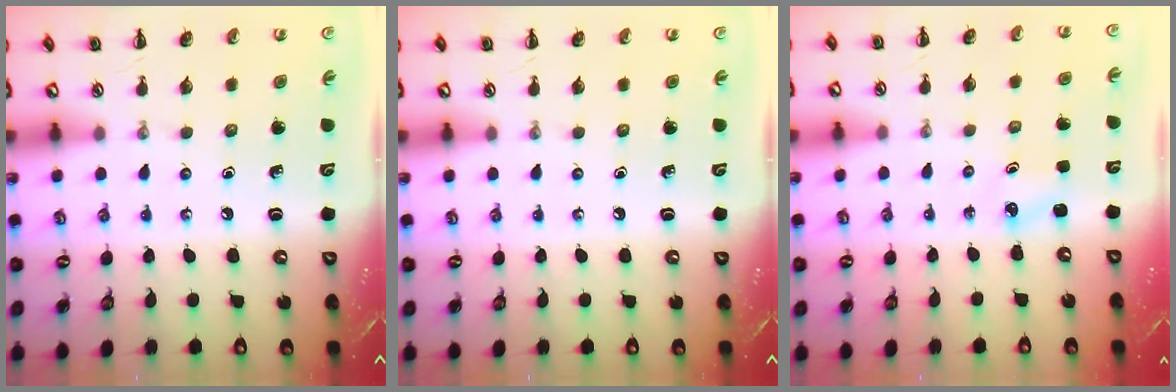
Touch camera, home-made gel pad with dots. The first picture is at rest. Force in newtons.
{"total": 0.0}
{"total": 2.3, "press": 2.2, "slide": 0.7}